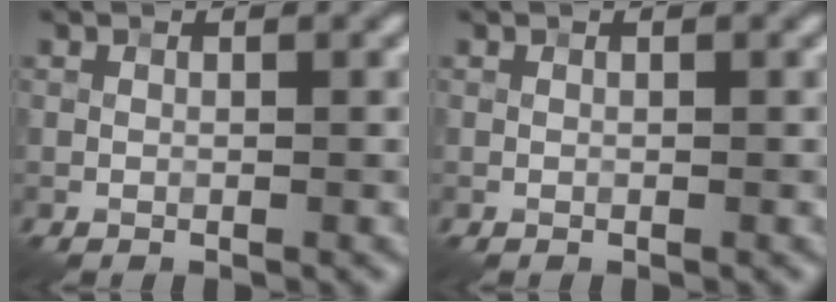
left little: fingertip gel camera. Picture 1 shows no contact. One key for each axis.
{"total": 0.0}